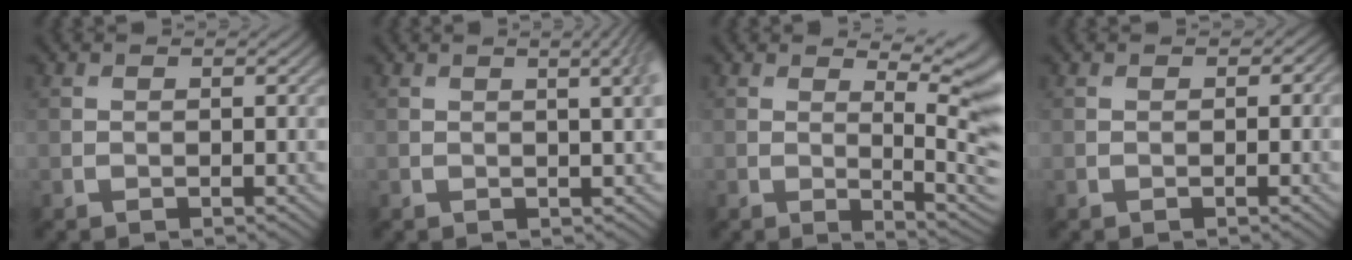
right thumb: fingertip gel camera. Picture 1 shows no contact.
{"total": 3.5, "force": [1.2, 0.9, 3.1], "torque": [-0.035, 0.013, 0.004]}
{"total": 8.0, "force": [2.8, 2.2, 7.1], "torque": [-0.080, 0.004, 0.043]}
{"total": 0.8, "force": [0.0, 0.7, 0.3], "torque": [-0.004, -0.007, -0.002]}